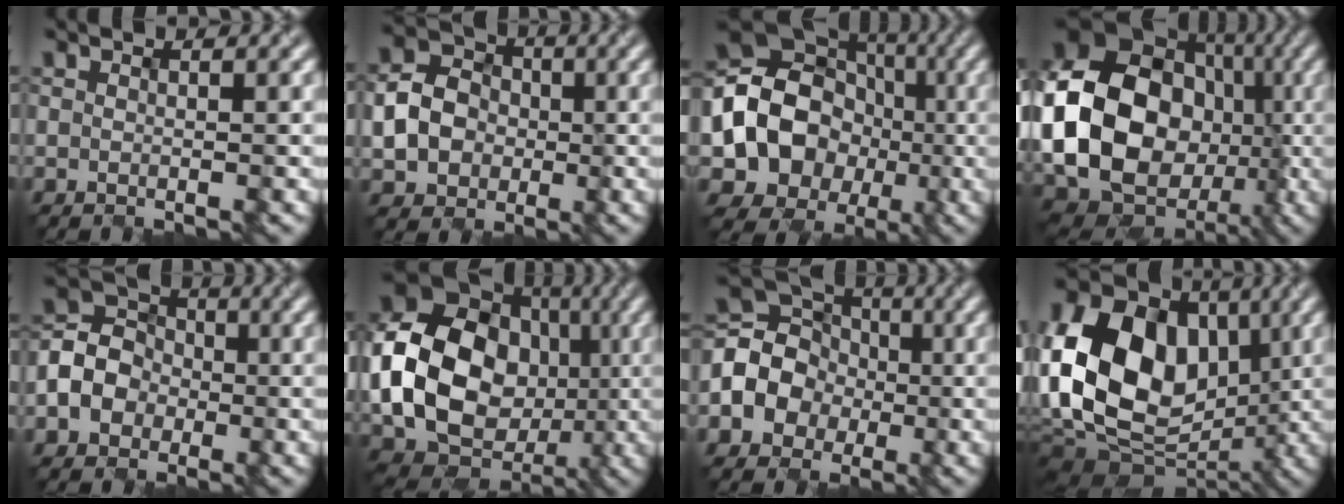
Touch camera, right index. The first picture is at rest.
{"total": 5.3, "force": [-0.9, 4.7, 2.2], "torque": [-0.052, 0.008, -0.023]}
{"total": 16.0, "force": [-2.2, 14.6, 6.3], "torque": [-0.126, 0.006, -0.063]}
{"total": 21.2, "force": [-2.5, 17.6, 11.6], "torque": [-0.225, -0.008, -0.094]}
{"total": 5.0, "force": [-1.8, 4.2, 1.9], "torque": [-0.041, 0.008, -0.043]}
{"total": 16.9, "force": [-1.5, 13.7, 9.7], "torque": [-0.189, 0.003, -0.037]}
{"total": 7.5, "force": [-1.9, 6.7, 2.8], "torque": [-0.055, 0.002, -0.057]}
{"total": 15.0, "force": [-0.4, 11.0, 10.2], "torque": [-0.196, 0.018, -0.030]}